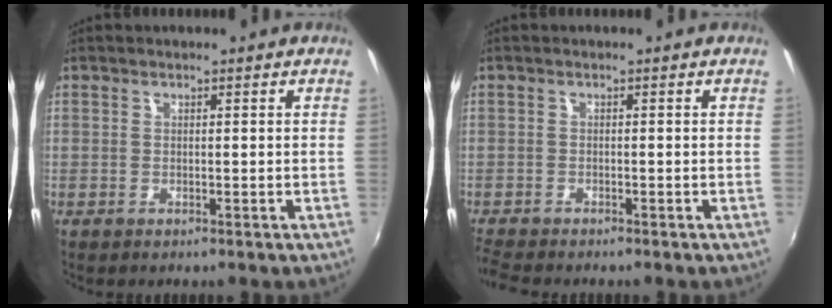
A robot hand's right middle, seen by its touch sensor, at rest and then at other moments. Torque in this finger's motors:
{"motor_torque": [0.06, -0.16, 0.05, 0.01]}